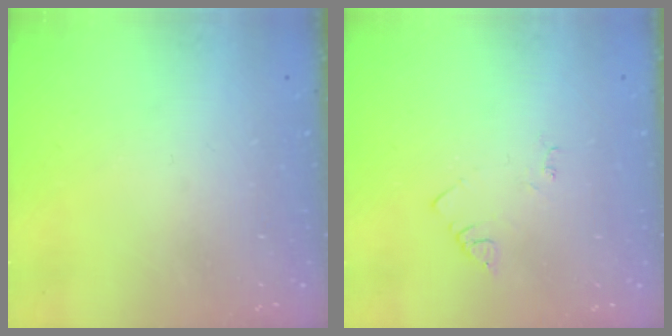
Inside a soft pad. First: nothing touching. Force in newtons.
{"total": 2.7, "press": 2.7, "slide": 0.4}